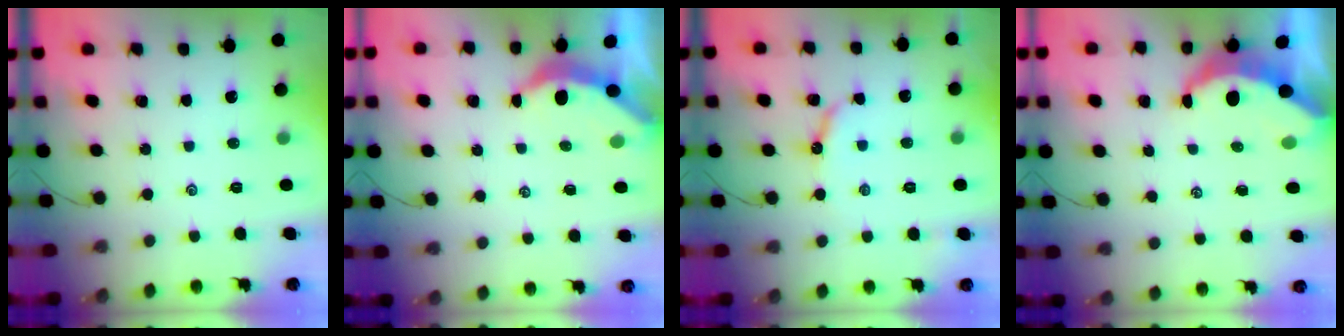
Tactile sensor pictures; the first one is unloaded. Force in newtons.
{"total": 3.9, "press": 3.8, "slide": 0.5}
{"total": 5.6, "press": 5.6, "slide": 0.4}
{"total": 6.6, "press": 6.5, "slide": 0.9}